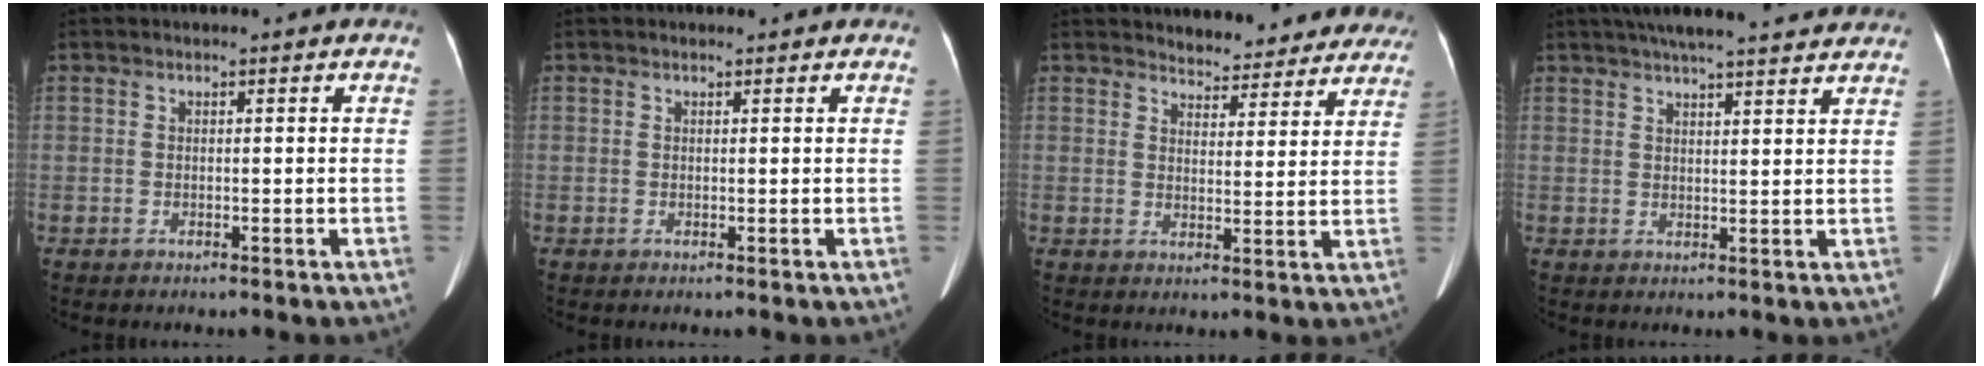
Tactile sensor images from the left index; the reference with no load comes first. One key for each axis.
{"total": 1.2, "fx": 1.1, "fy": 0.2, "fz": 0.3, "tx": -0.011, "ty": 0.011, "tz": 0.012}
{"total": 12.1, "fx": 11.5, "fy": 3.5, "fz": 1.6, "tx": 0.011, "ty": -0.009, "tz": 0.118}
{"total": 15.5, "fx": 13.6, "fy": 1.8, "fz": 7.2, "tx": -0.111, "ty": 0.038, "tz": 0.178}